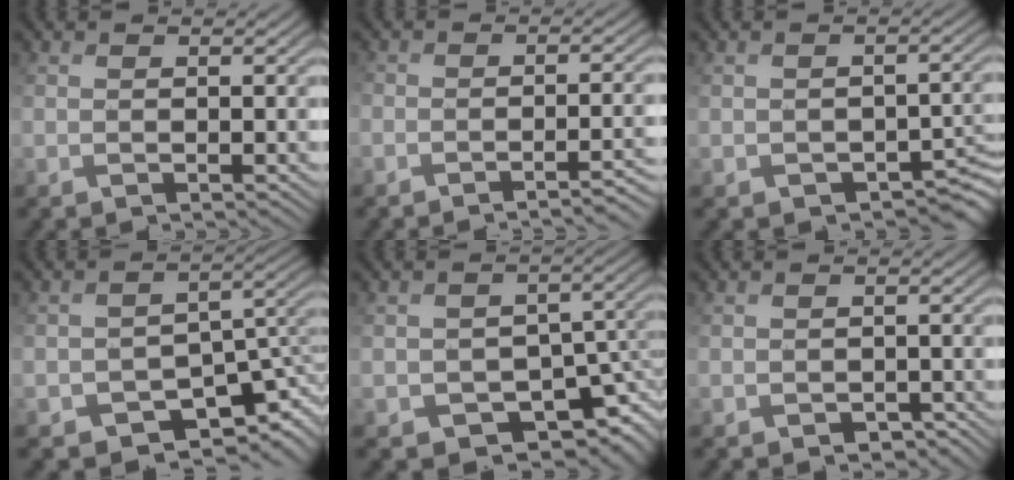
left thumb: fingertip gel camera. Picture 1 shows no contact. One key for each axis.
{"total": 5.3, "fx": -4.2, "fy": 1.5, "fz": 2.9, "tx": -0.021, "ty": 0.001, "tz": -0.039}
{"total": 5.0, "fx": -3.2, "fy": 3.3, "fz": 2.0, "tx": -0.018, "ty": -0.016, "tz": -0.041}
{"total": 9.0, "fx": -4.8, "fy": 6.2, "fz": 4.3, "tx": -0.069, "ty": -0.035, "tz": -0.056}
{"total": 8.4, "fx": -3.7, "fy": 6.2, "fz": 4.2, "tx": -0.062, "ty": -0.019, "tz": -0.042}
{"total": 2.4, "fx": -1.6, "fy": 1.7, "fz": 0.5, "tx": -0.002, "ty": -0.010, "tz": -0.026}